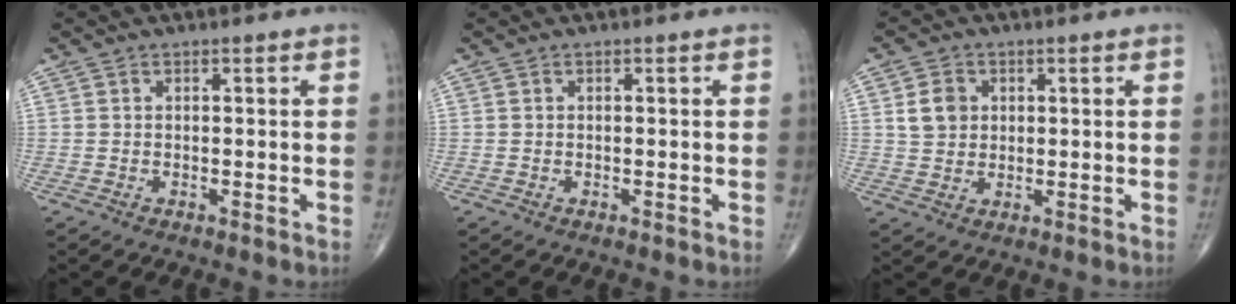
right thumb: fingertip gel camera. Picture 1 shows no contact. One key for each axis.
{"total": 0.0}
{"total": 5.0, "fx": 1.3, "fy": 4.1, "fz": 2.6, "tx": -0.029, "ty": -0.004, "tz": 0.023}